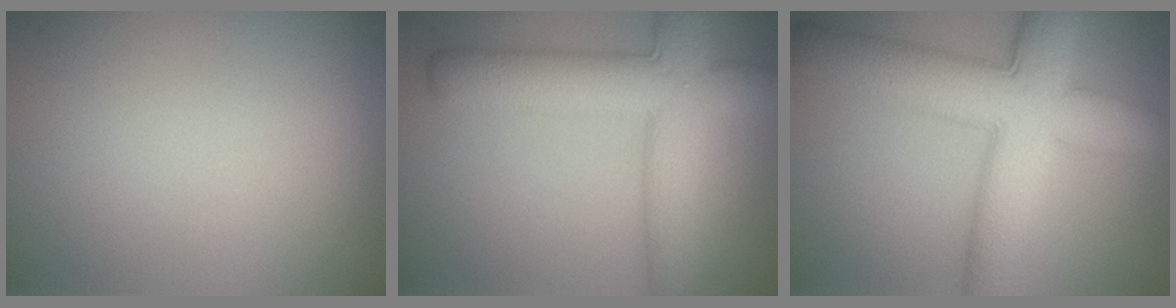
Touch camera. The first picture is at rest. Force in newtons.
{"total": 7.7, "press": 7.7, "slide": 0.2}
{"total": 9.5, "press": 9.5, "slide": 0.2}